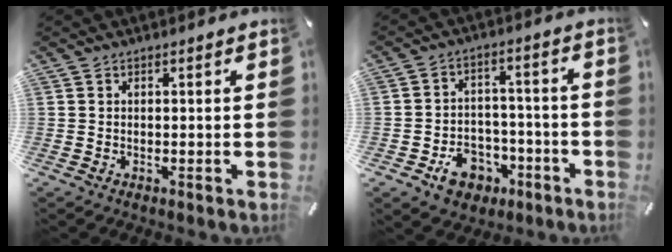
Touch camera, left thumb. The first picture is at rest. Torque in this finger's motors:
{"motor_torque": [0.59, 1.28, 0.17, 0.00, 0.16]}